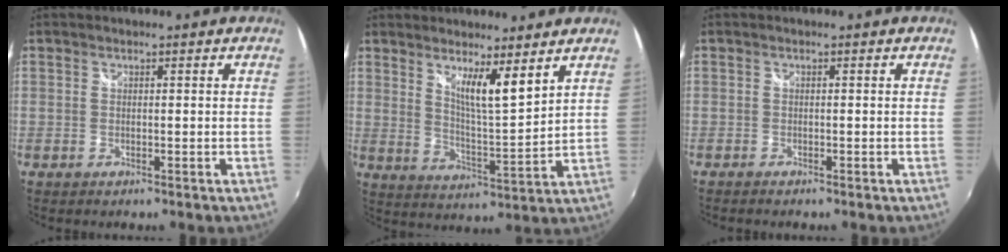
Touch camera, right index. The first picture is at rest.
{"total": 8.2, "force": [5.7, 0.8, 5.9], "torque": [-0.091, -0.010, 0.092]}
{"total": 1.2, "force": [-1.1, 0.3, 0.4], "torque": [-0.012, -0.007, -0.022]}